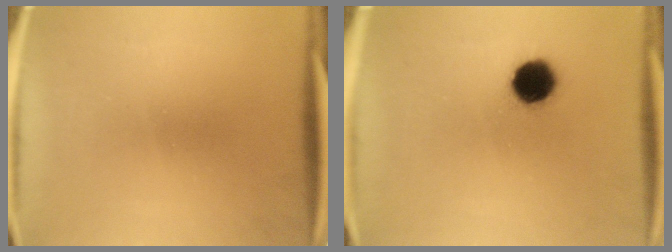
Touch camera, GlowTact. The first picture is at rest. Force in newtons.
{"total": 8.9}